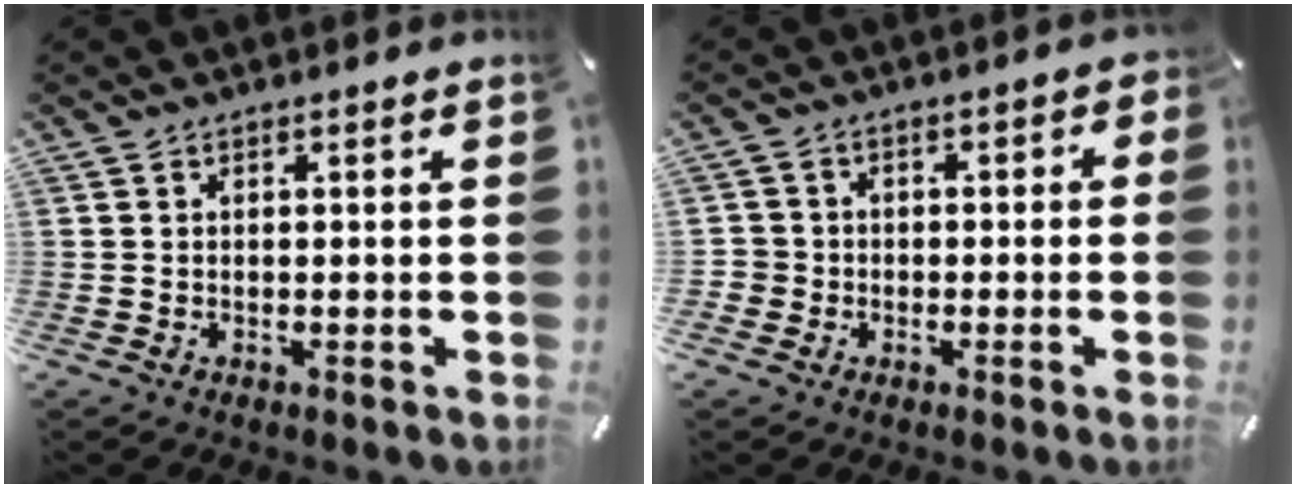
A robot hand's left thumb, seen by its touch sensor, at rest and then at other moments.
{"total": 4.4, "force": [-1.7, 4.0, 0.7], "torque": [-0.016, 0.018, -0.032]}